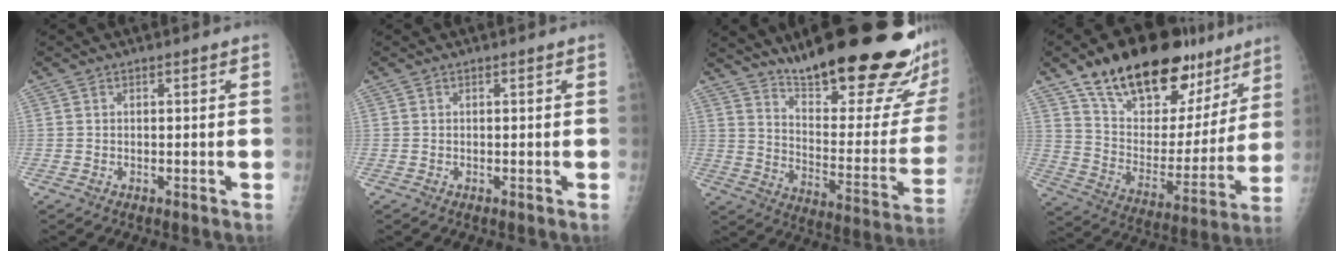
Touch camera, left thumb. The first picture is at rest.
{"total": 0.0}
{"total": 29.7, "force": [21.2, 6.2, 19.9], "torque": [-0.249, -0.112, 0.305]}
{"total": 27.1, "force": [18.3, 13.2, 15.0], "torque": [-0.193, -0.057, 0.295]}